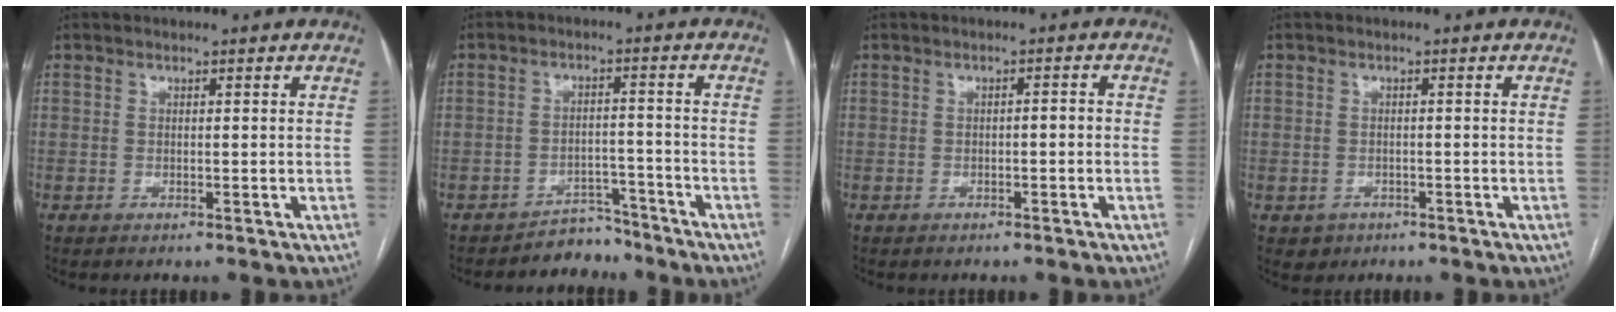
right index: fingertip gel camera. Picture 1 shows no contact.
{"total": 4.3, "force": [-3.8, 1.8, -0.8], "torque": [0.020, 0.021, -0.057]}
{"total": 1.3, "force": [-0.3, 0.4, 1.2], "torque": [-0.017, 0.008, -0.003]}
{"total": 2.5, "force": [-1.1, 2.2, 0.2], "torque": [0.005, 0.007, -0.012]}